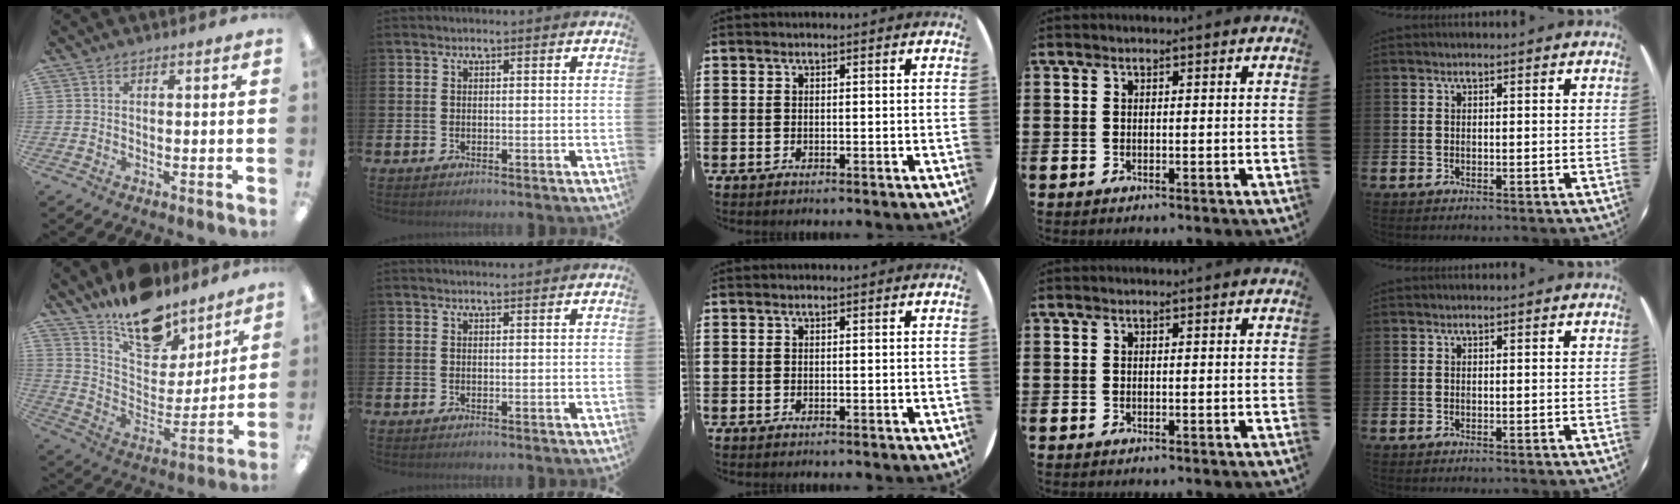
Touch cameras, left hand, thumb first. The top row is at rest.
{"thumb": {"total": 16.5, "force": [13.2, 7.8, 5.9], "torque": [-0.105, -0.097, 0.239]}, "index": {"total": 0.8, "force": [0.8, -0.1, 0.0], "torque": [0.012, -0.007, 0.012]}}